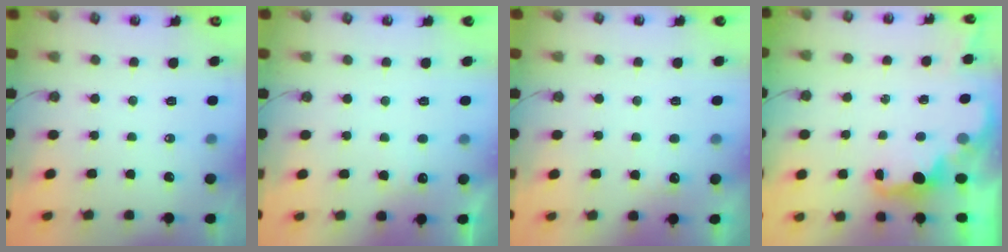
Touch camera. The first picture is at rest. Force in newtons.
{"total": 5.9, "press": 5.8, "slide": 1.2}
{"total": 4.8, "press": 4.7, "slide": 1.1}
{"total": 2.2, "press": 2.1, "slide": 0.8}